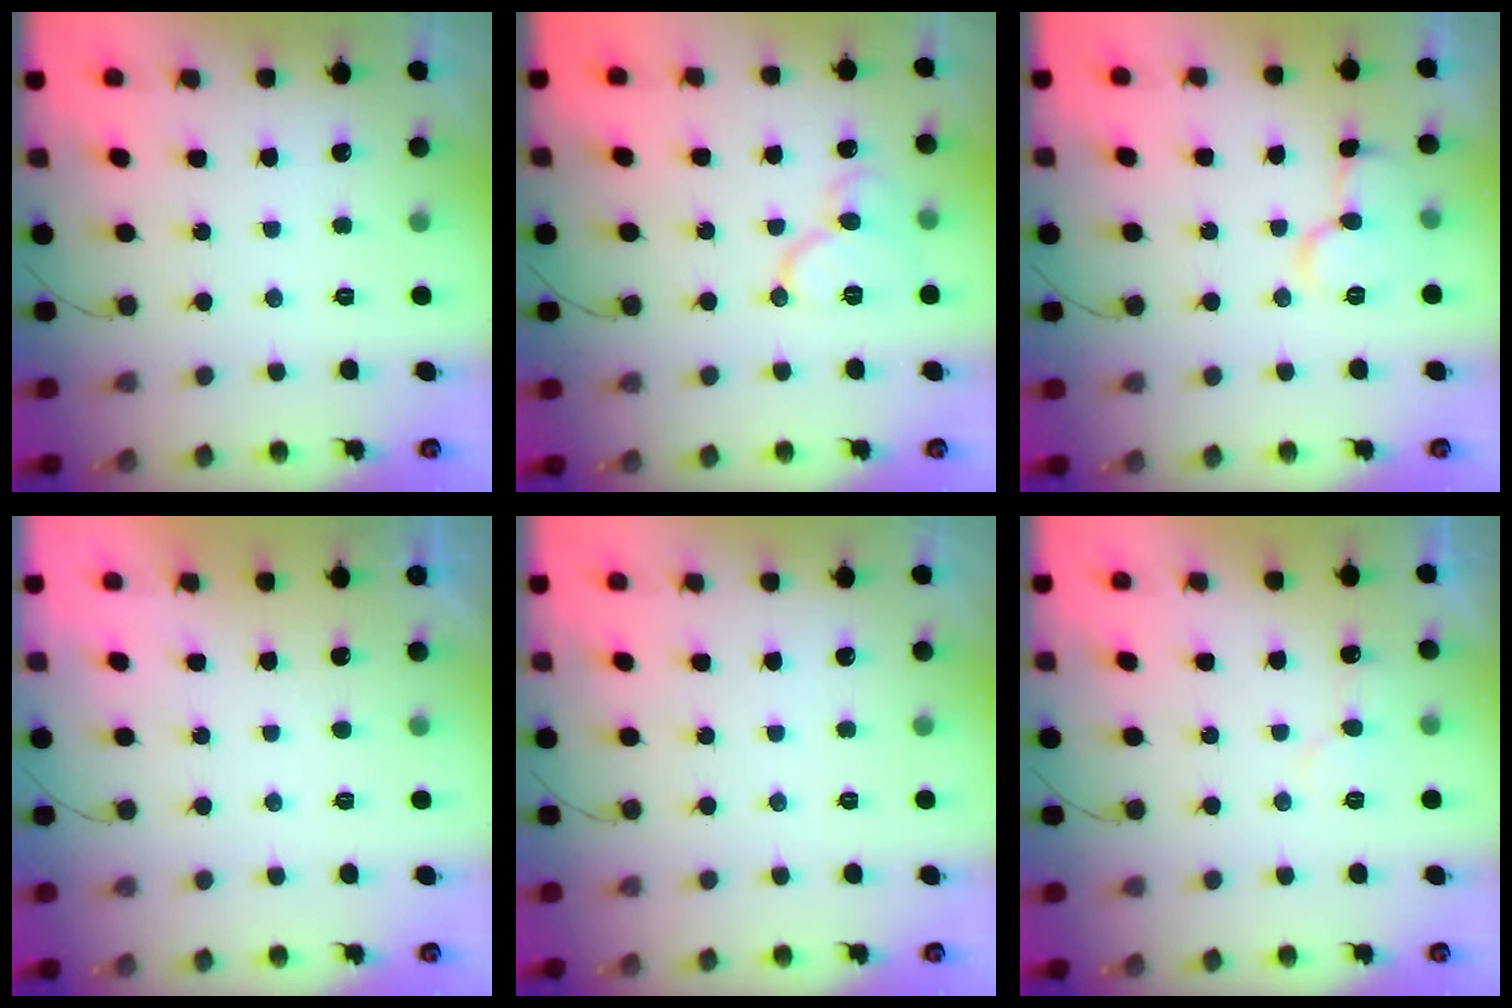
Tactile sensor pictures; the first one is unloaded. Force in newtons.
{"total": 11.1, "press": 11.0, "slide": 1.5}
{"total": 9.1, "press": 9.1, "slide": 0.8}
{"total": 1.2, "press": 1.1, "slide": 0.3}
{"total": 0.0}
{"total": 5.1, "press": 5.1, "slide": 0.3}